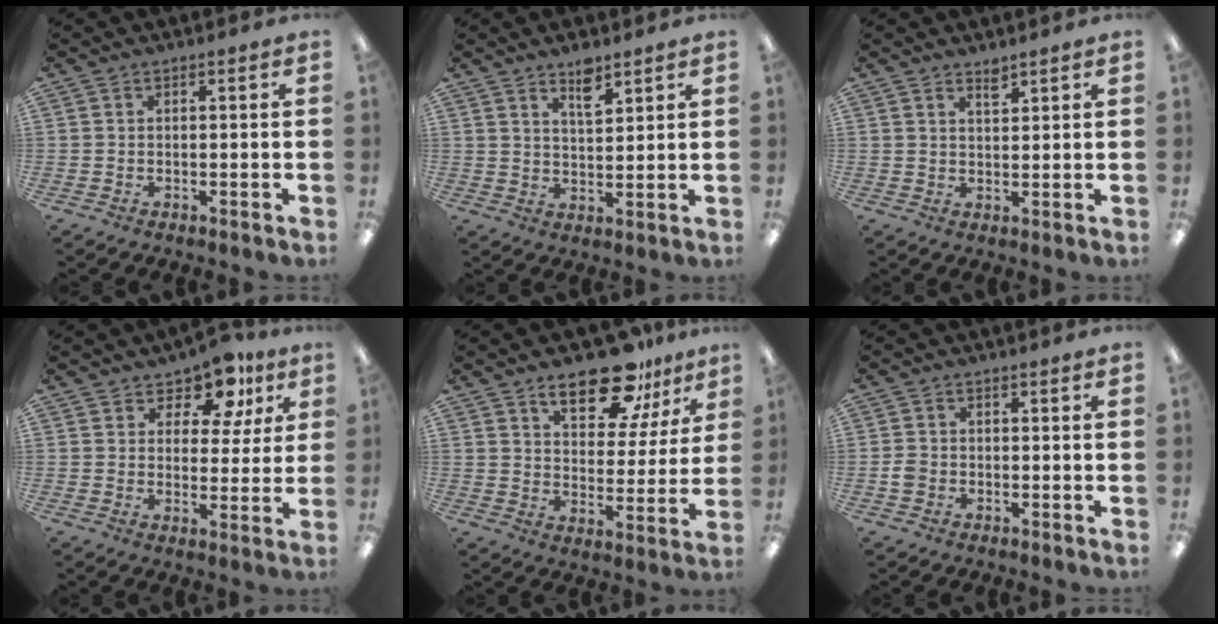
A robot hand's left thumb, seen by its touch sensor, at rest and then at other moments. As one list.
[{"total": 5.8, "force": [4.3, 2.2, 3.2], "torque": [-0.040, -0.025, 0.072]}, {"total": 2.3, "force": [2.2, 0.6, 0.6], "torque": [-0.008, -0.009, 0.039]}, {"total": 8.7, "force": [6.6, 4.8, 3.3], "torque": [-0.057, -0.041, 0.118]}, {"total": 15.4, "force": [11.0, 6.8, 8.4], "torque": [-0.118, -0.056, 0.188]}, {"total": 2.0, "force": [-0.6, 1.7, 0.8], "torque": [-0.014, 0.005, -0.013]}]